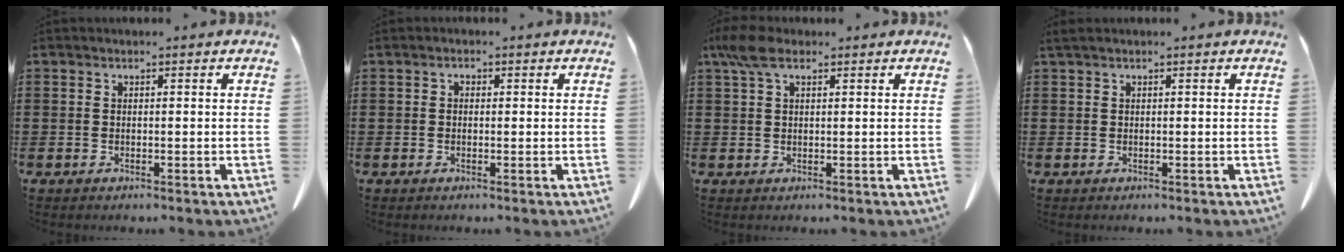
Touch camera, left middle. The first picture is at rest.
{"total": 0.7, "force": [-0.1, 0.6, 0.4], "torque": [-0.011, 0.002, -0.001]}
{"total": 4.6, "force": [2.2, 2.0, 3.5], "torque": [-0.082, 0.004, 0.040]}
{"total": 0.6, "force": [0.4, 0.0, 0.4], "torque": [-0.010, 0.000, 0.008]}